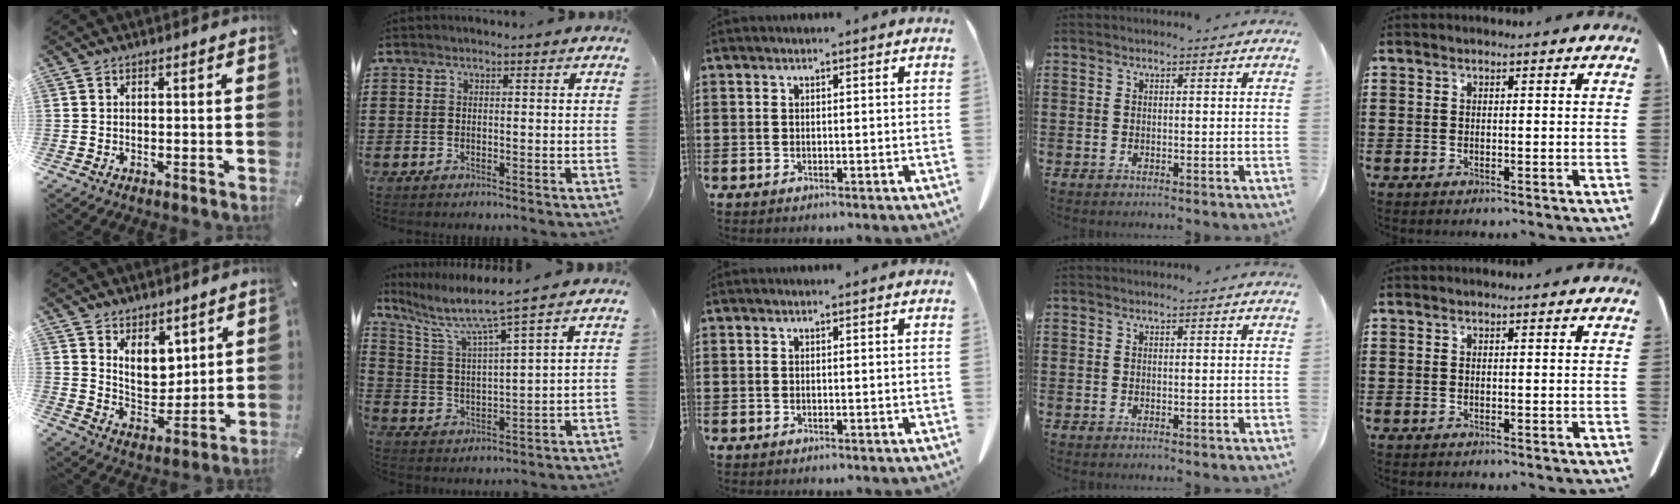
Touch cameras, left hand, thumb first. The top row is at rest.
{"thumb": {"total": 8.1, "force": [5.2, 5.5, 2.7], "torque": [-0.048, -0.037, 0.100]}, "index": {"total": 5.8, "force": [4.6, 0.0, 3.5], "torque": [-0.094, -0.036, 0.068]}}